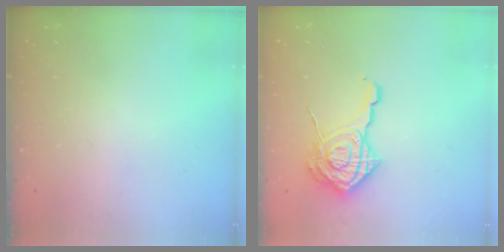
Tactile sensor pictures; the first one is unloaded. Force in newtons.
{"total": 17.6, "press": 17.6, "slide": 1.2}